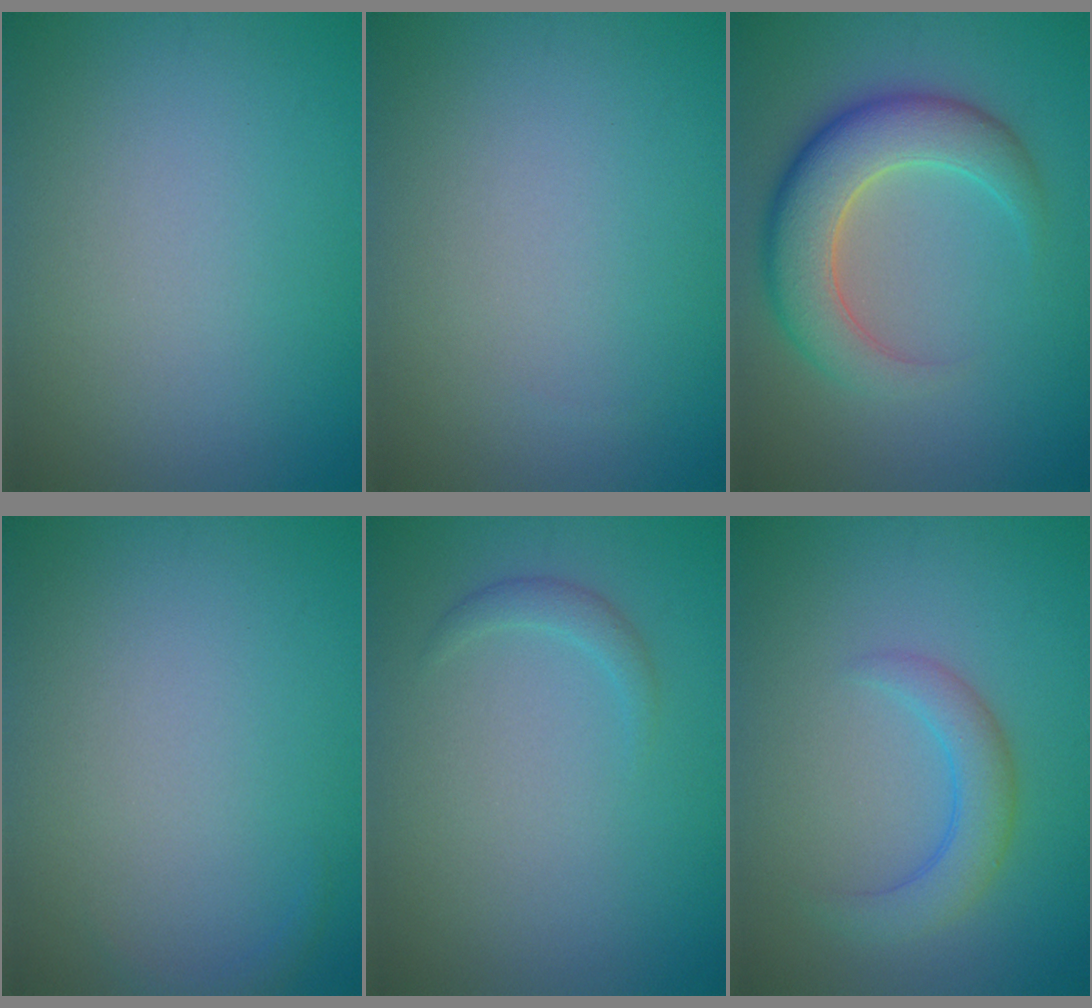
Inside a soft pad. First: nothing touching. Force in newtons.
{"total": 0.0}
{"total": 6.8, "press": 6.8, "slide": 0.6}
{"total": 0.6, "press": 0.6, "slide": 0.1}
{"total": 1.2, "press": 1.2, "slide": 0.0}
{"total": 2.9, "press": 2.9, "slide": 0.3}